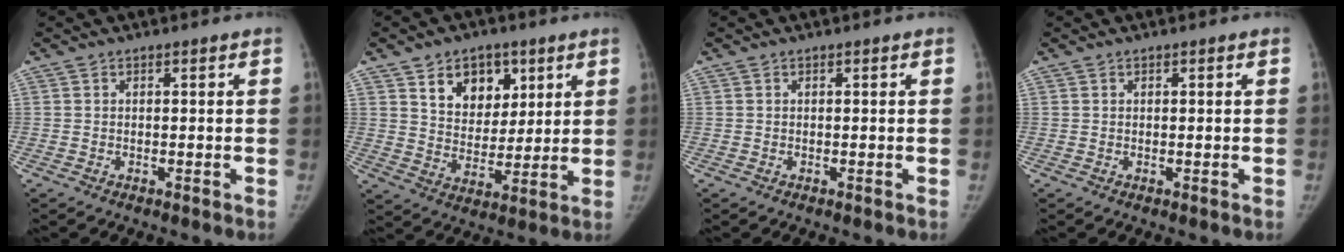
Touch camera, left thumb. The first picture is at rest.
{"total": 11.4, "force": [5.5, 8.0, 5.9], "torque": [-0.049, -0.029, 0.096]}
{"total": 0.0}
{"total": 0.0}